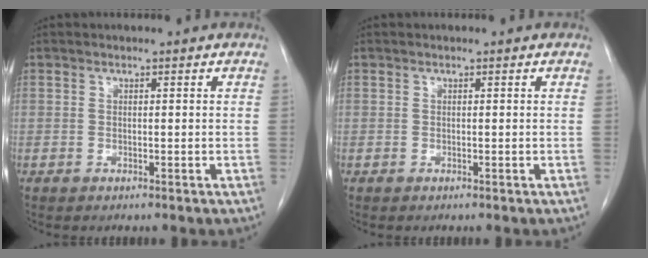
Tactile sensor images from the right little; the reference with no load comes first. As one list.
[{"total": 0.0}]